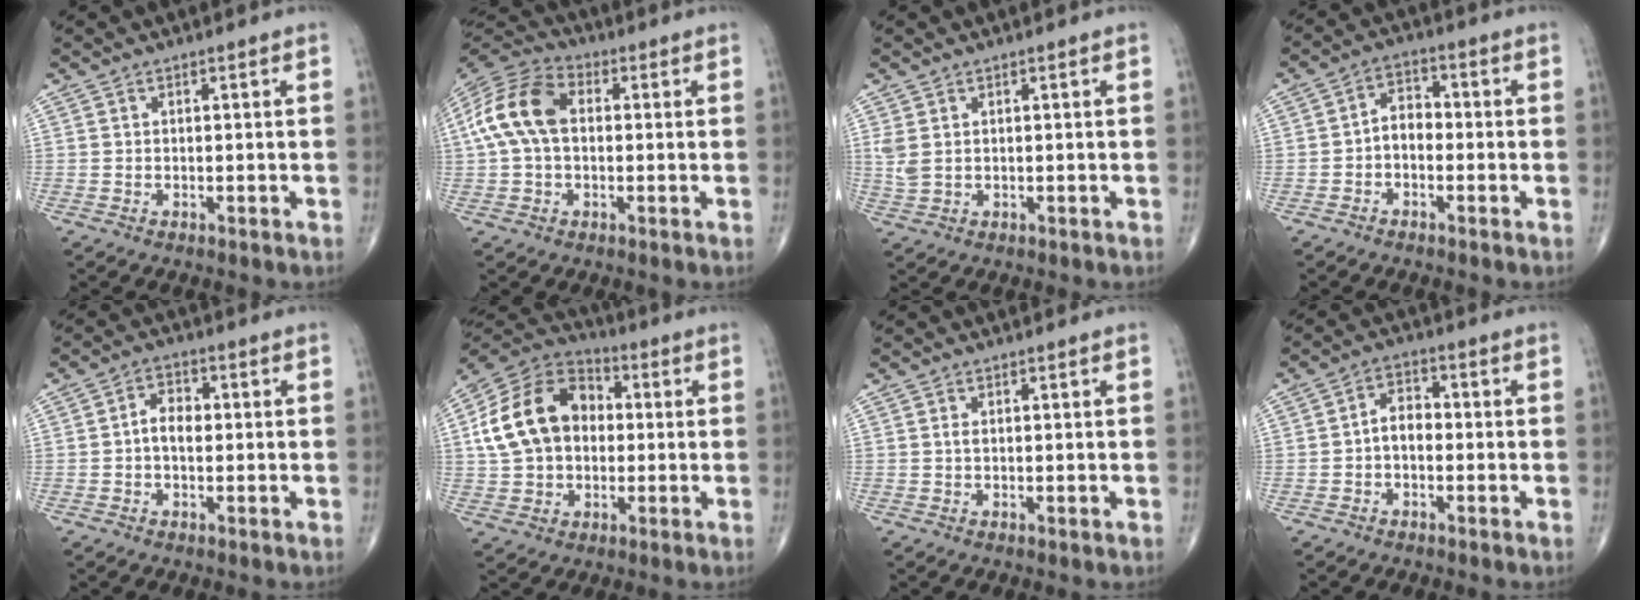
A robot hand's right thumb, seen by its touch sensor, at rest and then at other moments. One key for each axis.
{"total": 13.1, "fx": 1.3, "fy": 8.4, "fz": 9.9, "tx": -0.203, "ty": 0.035, "tz": 0.015}
{"total": 2.8, "fx": 0.8, "fy": 1.6, "fz": 2.1, "tx": -0.055, "ty": 0.005, "tz": 0.024}
{"total": 4.6, "fx": -1.1, "fy": 3.2, "fz": 3.1, "tx": -0.034, "ty": 0.024, "tz": -0.032}
{"total": 4.2, "fx": -0.2, "fy": 2.7, "fz": 3.1, "tx": -0.046, "ty": 0.017, "tz": -0.010}
{"total": 17.5, "fx": 1.7, "fy": 12.7, "fz": 11.9, "tx": -0.194, "ty": 0.029, "tz": 0.021}
{"total": 0.9, "fx": 0.1, "fy": 0.2, "fz": 0.9, "tx": -0.019, "ty": -0.002, "tz": 0.001}
{"total": 4.4, "fx": -0.9, "fy": 2.9, "fz": 3.2, "tx": -0.040, "ty": 0.021, "tz": -0.025}